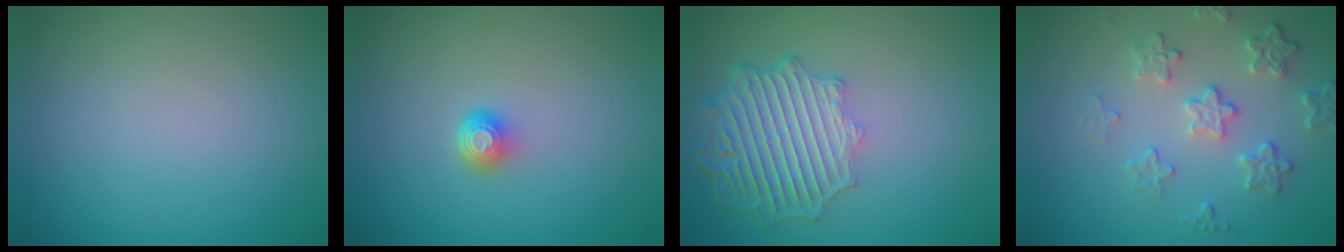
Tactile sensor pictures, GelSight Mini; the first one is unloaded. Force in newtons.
{"total": 1.6, "press": 1.2, "slide": 1.1}
{"total": 6.5, "press": 4.9, "slide": 4.1}
{"total": 3.1, "press": 3.0, "slide": 1.0}